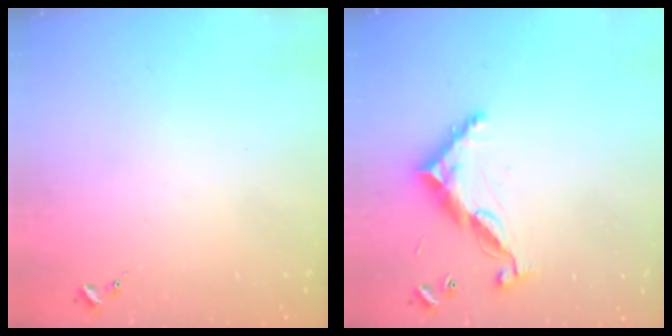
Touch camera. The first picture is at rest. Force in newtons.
{"total": 9.9, "press": 9.9, "slide": 0.4}